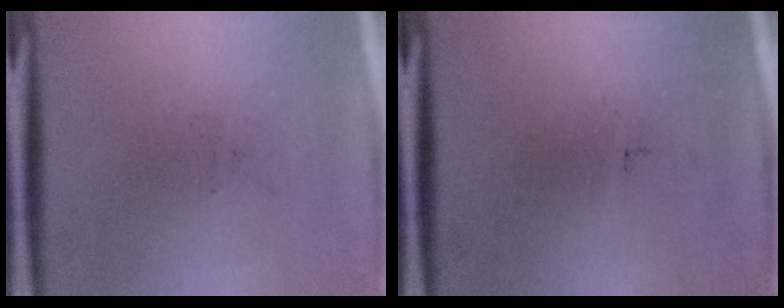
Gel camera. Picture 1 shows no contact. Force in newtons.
{"total": 0.0}